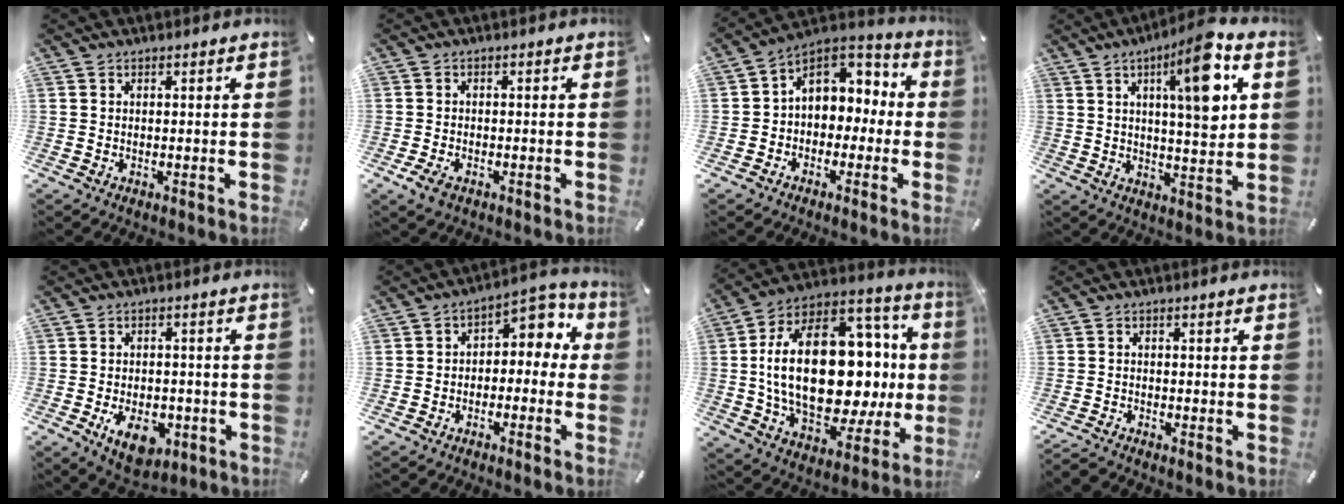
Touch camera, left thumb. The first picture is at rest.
{"total": 2.7, "force": [-1.5, 1.6, 1.6], "torque": [-0.040, 0.002, -0.031]}
{"total": 8.2, "force": [1.1, 7.6, 2.8], "torque": [-0.043, -0.003, 0.022]}
{"total": 13.8, "force": [5.4, 3.3, 12.2], "torque": [-0.178, -0.017, 0.077]}
{"total": 8.8, "force": [-3.2, 5.7, 6.0], "torque": [-0.106, 0.002, -0.056]}
{"total": 5.1, "force": [0.0, 4.2, 3.0], "torque": [-0.038, -0.006, -0.008]}
{"total": 30.5, "force": [1.0, 18.0, 24.6], "torque": [-0.463, -0.014, 0.032]}
{"total": 2.1, "force": [-2.0, 0.3, 0.4], "torque": [-0.020, 0.005, -0.045]}